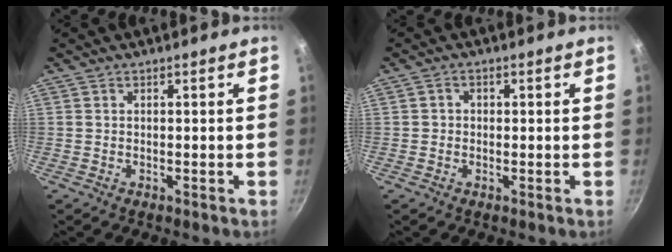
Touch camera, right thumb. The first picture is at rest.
{"total": 1.5, "force": [-0.1, 1.3, 0.6], "torque": [-0.006, 0.003, -0.004]}